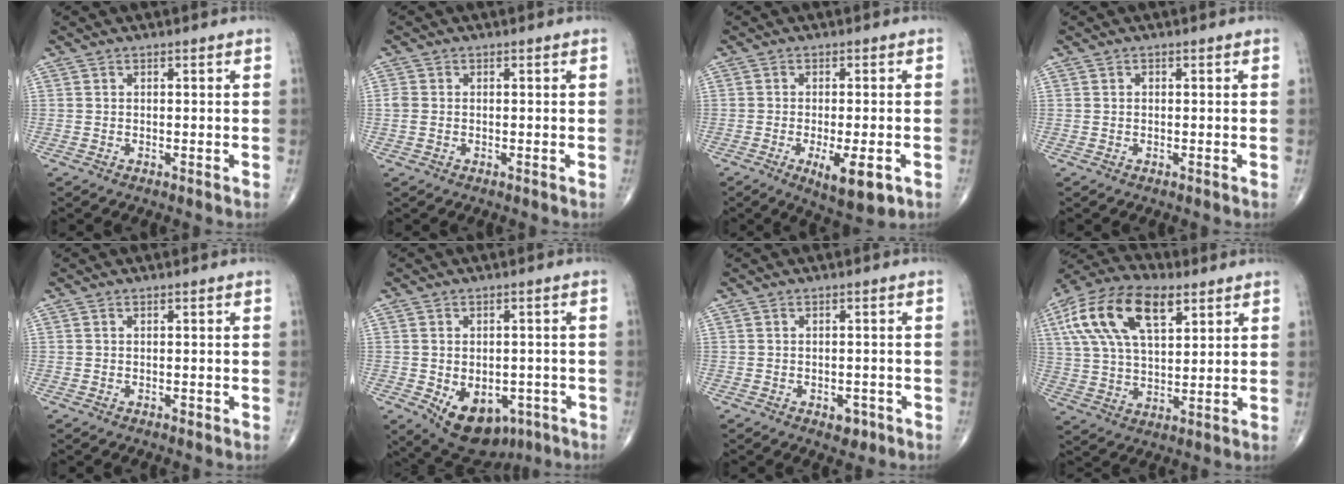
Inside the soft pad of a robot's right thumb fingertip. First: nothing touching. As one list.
[{"total": 1.3, "force": [0.0, 0.9, 1.0], "torque": [-0.029, 0.002, 0.000]}, {"total": 9.6, "force": [-3.6, 3.1, 8.3], "torque": [-0.120, -0.011, -0.048]}, {"total": 0.5, "force": [0.1, 0.4, 0.3], "torque": [-0.005, 0.002, 0.002]}, {"total": 0.5, "force": [-0.2, 0.3, 0.4], "torque": [-0.002, -0.001, -0.003]}, {"total": 12.2, "force": [-5.0, 8.0, 7.7], "torque": [-0.089, 0.006, -0.056]}, {"total": 2.6, "force": [-1.4, 1.7, 1.5], "torque": [-0.002, 0.002, -0.014]}, {"total": 18.4, "force": [7.9, 9.2, 13.9], "torque": [-0.254, 0.002, 0.140]}]